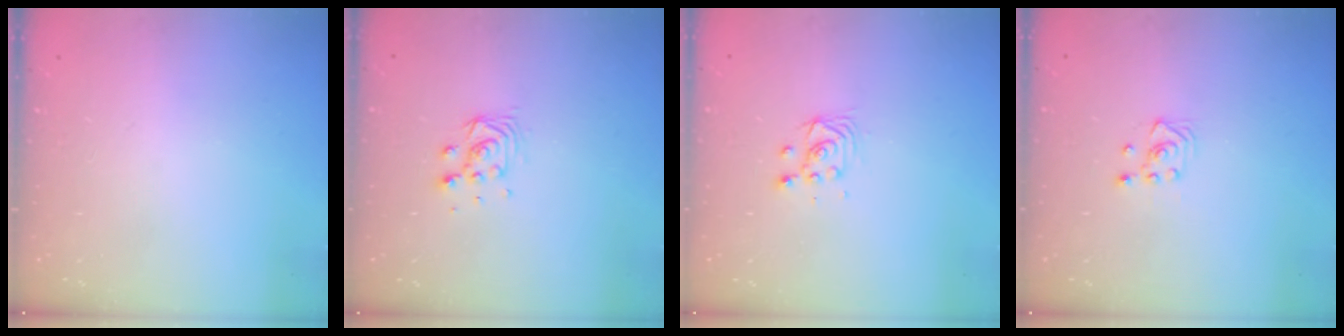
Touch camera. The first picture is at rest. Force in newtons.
{"total": 5.2, "press": 5.2, "slide": 0.3}
{"total": 3.1, "press": 3.1, "slide": 0.3}
{"total": 3.0, "press": 2.6, "slide": 1.5}